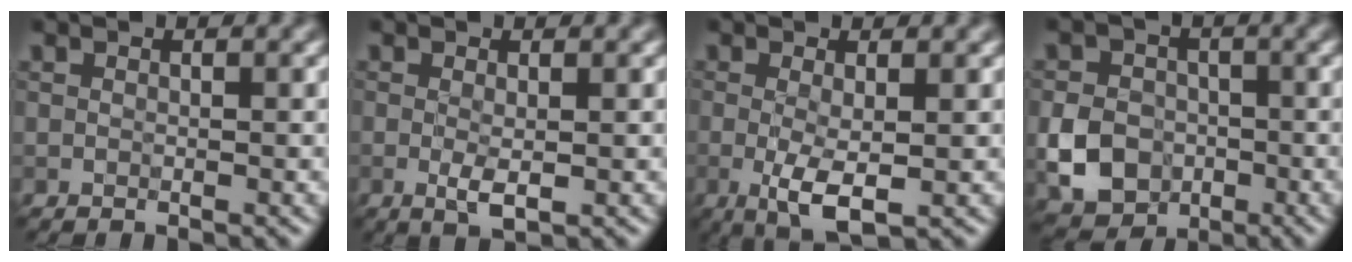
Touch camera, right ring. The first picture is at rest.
{"total": 1.8, "force": [-0.2, 0.5, 1.8], "torque": [-0.034, -0.007, -0.003]}
{"total": 3.5, "force": [-0.5, 0.9, 3.3], "torque": [-0.069, -0.012, -0.008]}
{"total": 5.6, "force": [-1.6, 4.7, 2.6], "torque": [-0.045, -0.003, -0.040]}